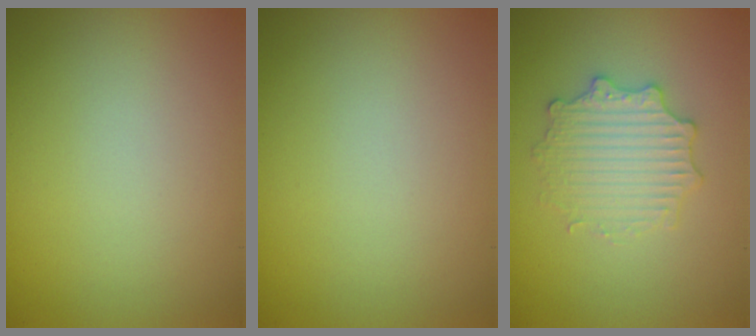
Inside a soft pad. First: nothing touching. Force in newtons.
{"total": 0.0}
{"total": 3.0, "press": 2.9, "slide": 0.4}